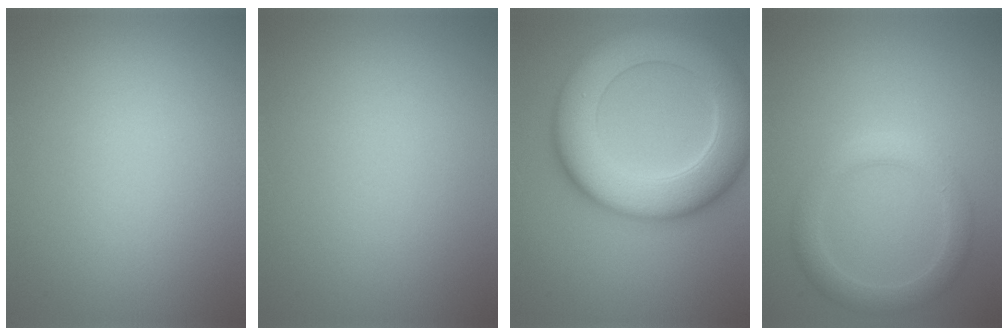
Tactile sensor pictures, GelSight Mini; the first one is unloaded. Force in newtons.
{"total": 0.0}
{"total": 10.5, "press": 10.5, "slide": 0.6}
{"total": 3.0, "press": 3.0, "slide": 0.2}